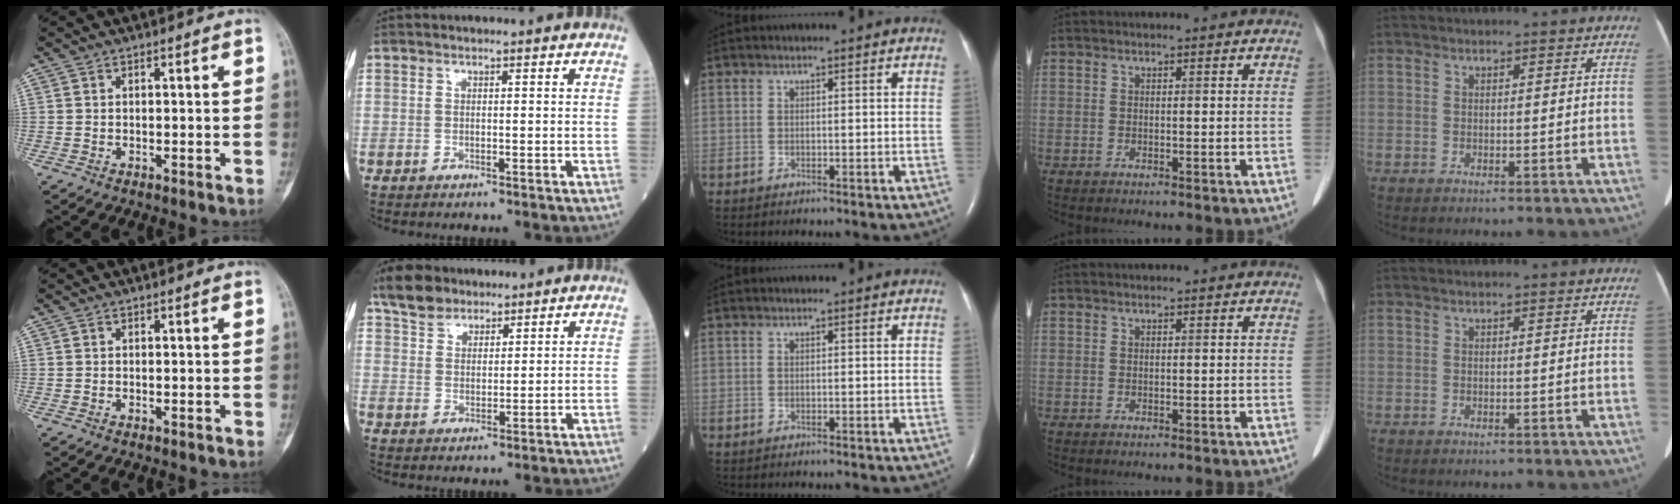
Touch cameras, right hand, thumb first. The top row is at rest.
{"index": {"total": 5.9, "force": [4.7, 3.2, 1.7], "torque": [-0.038, 0.017, 0.092]}}